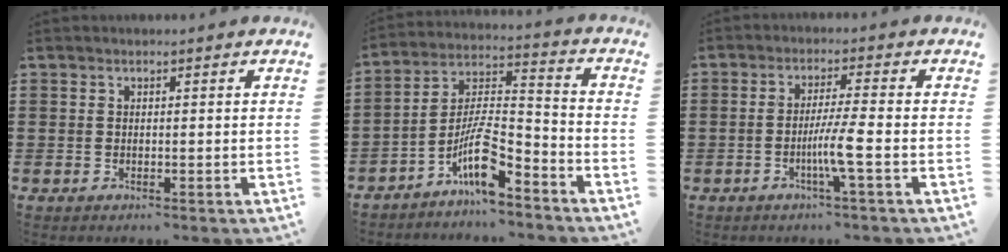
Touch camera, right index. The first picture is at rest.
{"total": 9.8, "force": [-6.6, 2.2, 6.8], "torque": [-0.144, -0.003, -0.128]}
{"total": 5.4, "force": [-1.8, -0.6, 5.0], "torque": [-0.094, -0.014, -0.037]}